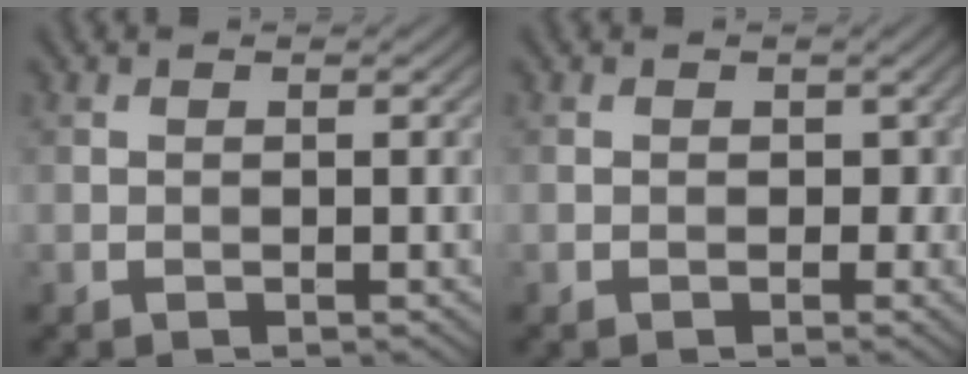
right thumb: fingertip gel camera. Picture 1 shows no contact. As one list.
[{"total": 1.3, "force": [-0.1, 1.2, 0.5], "torque": [-0.013, -0.006, -0.003]}]